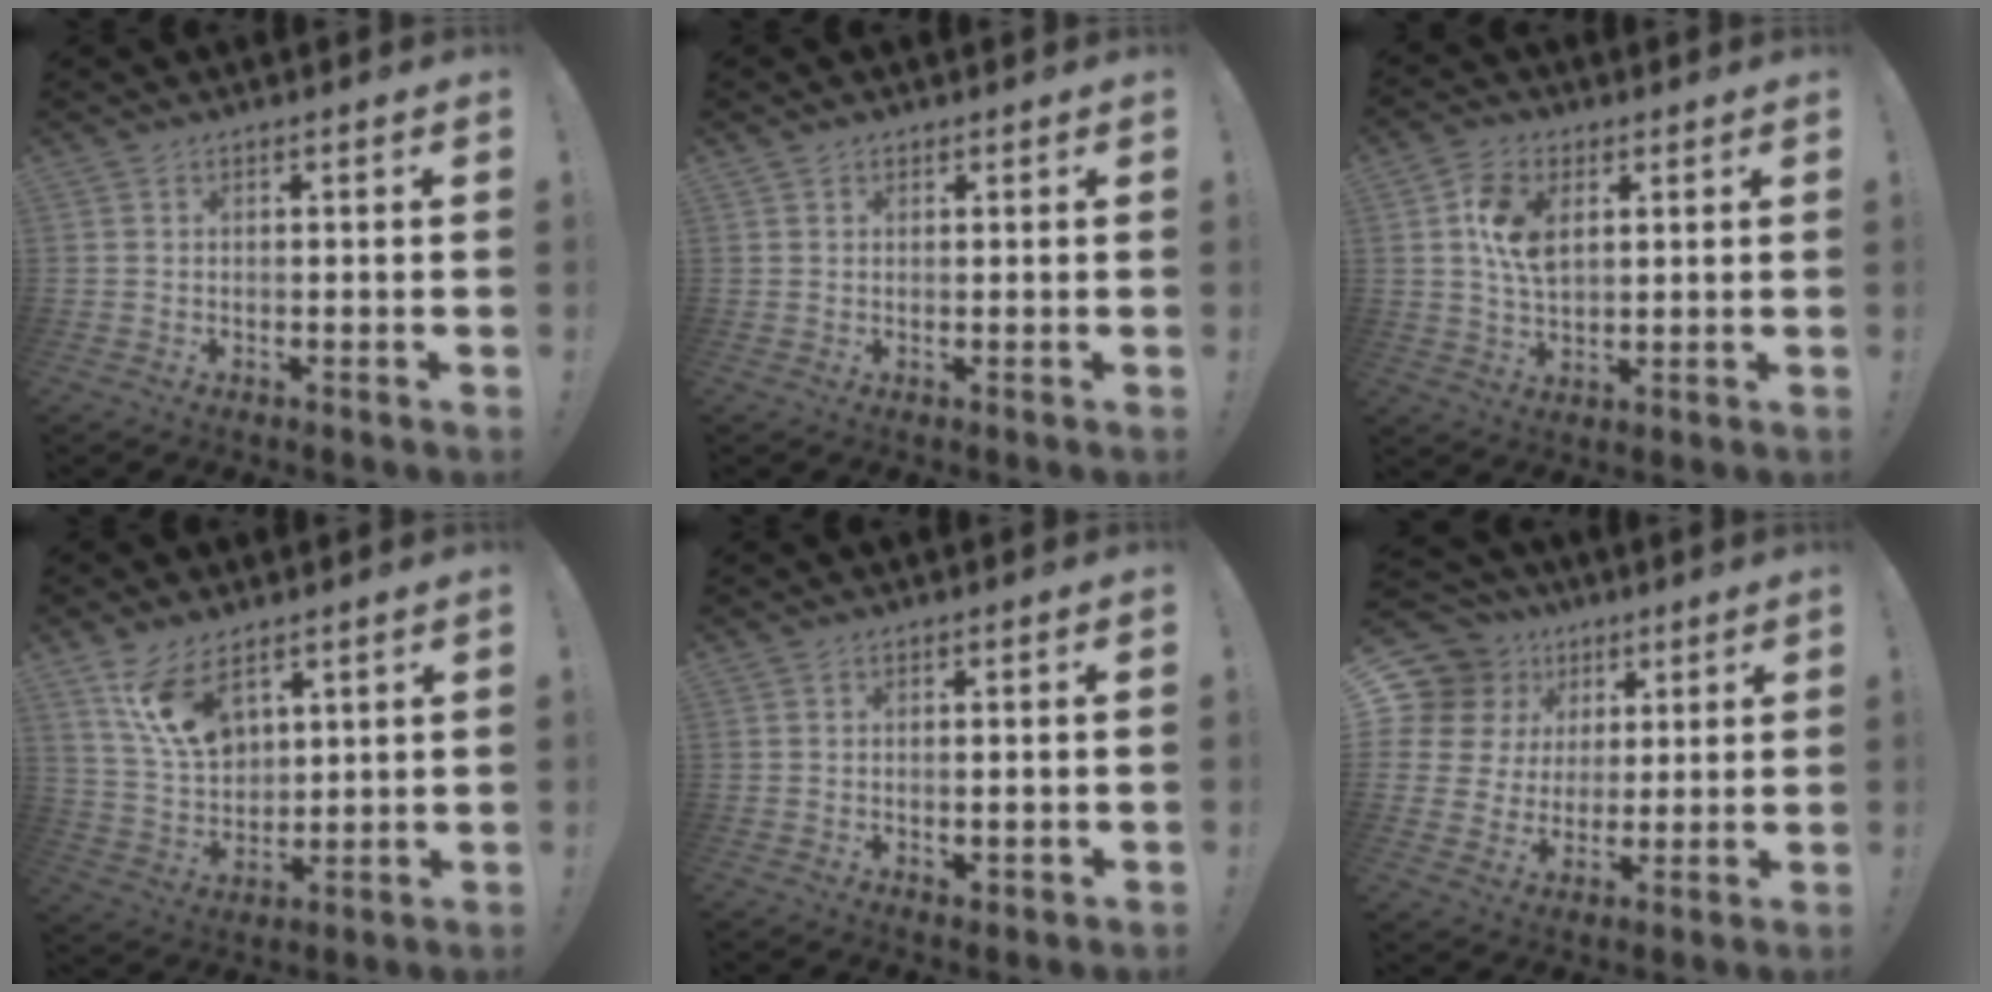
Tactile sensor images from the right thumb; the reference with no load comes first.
{"total": 1.0, "force": [0.8, 0.5, 0.2], "torque": [0.001, -0.002, 0.015]}
{"total": 9.9, "force": [3.2, 6.6, 6.8], "torque": [-0.133, -0.005, 0.057]}
{"total": 13.2, "force": [7.8, 7.7, 7.3], "torque": [-0.139, -0.036, 0.152]}
{"total": 1.2, "force": [0.1, 0.6, 1.1], "torque": [-0.013, -0.001, 0.003]}
{"total": 12.0, "force": [4.9, 10.3, 3.8], "torque": [-0.072, -0.024, 0.113]}